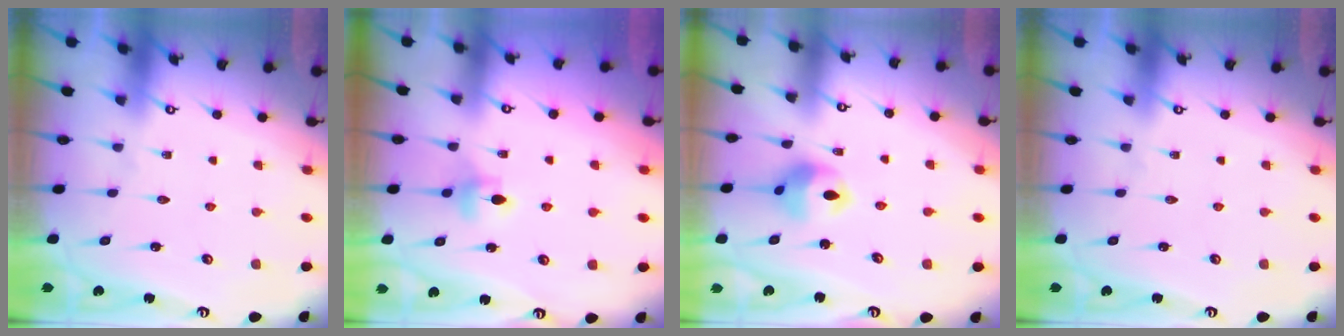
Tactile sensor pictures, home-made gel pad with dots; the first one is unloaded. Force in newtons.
{"total": 5.5, "press": 5.5, "slide": 0.6}
{"total": 9.1, "press": 9.1, "slide": 0.9}
{"total": 0.0}